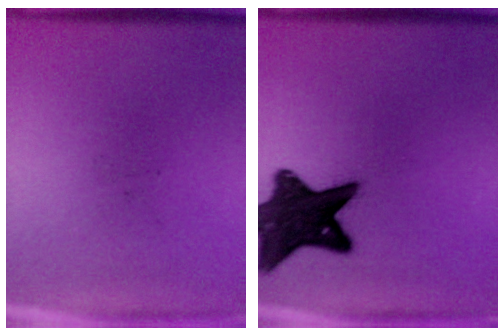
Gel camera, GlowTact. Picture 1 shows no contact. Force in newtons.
{"total": 14.2}